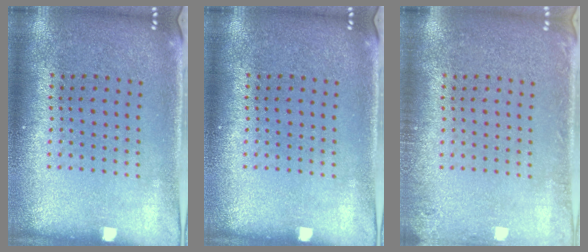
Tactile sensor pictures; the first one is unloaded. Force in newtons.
{"total": 0.0}
{"total": 1.2, "press": 1.2, "slide": 0.1}